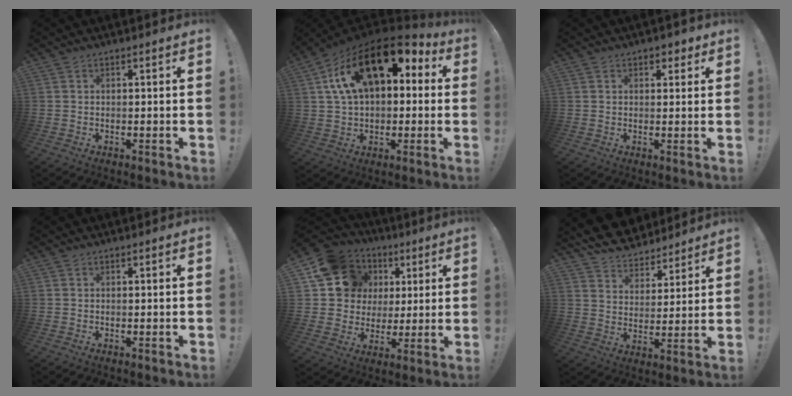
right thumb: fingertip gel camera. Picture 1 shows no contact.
{"total": 20.7, "force": [8.9, 11.1, 15.0], "torque": [-0.242, -0.039, 0.161]}
{"total": 2.6, "force": [1.3, 1.9, 1.3], "torque": [-0.005, -0.003, 0.019]}
{"total": 0.0}
{"total": 15.5, "force": [6.3, 13.0, 5.4], "torque": [-0.079, -0.029, 0.142]}
{"total": 9.2, "force": [8.0, 4.3, 1.5], "torque": [-0.037, -0.067, 0.153]}